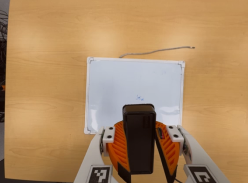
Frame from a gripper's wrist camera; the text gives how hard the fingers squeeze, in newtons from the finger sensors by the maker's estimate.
{"total": 10.9, "left": 10.4, "right": 11.3}